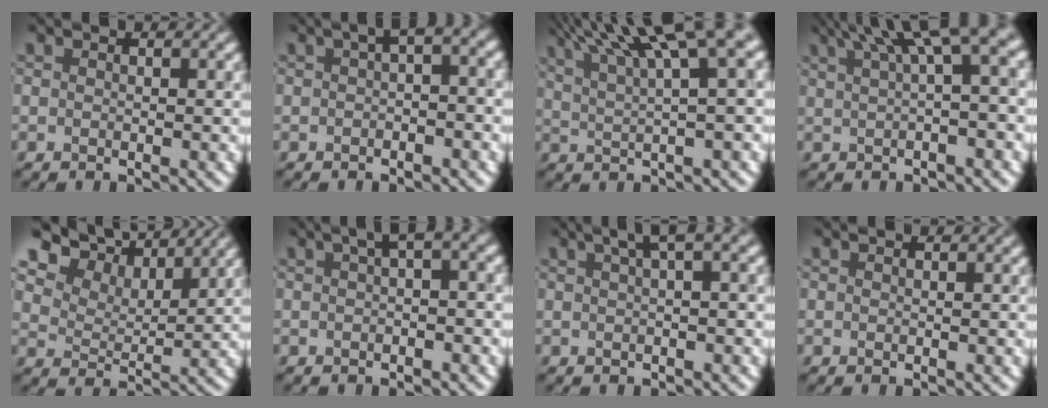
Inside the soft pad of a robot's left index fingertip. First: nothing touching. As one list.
[{"total": 2.4, "force": [-0.2, 0.7, 2.3], "torque": [-0.033, 0.013, -0.003]}, {"total": 10.3, "force": [6.3, 2.1, 7.9], "torque": [-0.082, 0.037, 0.089]}, {"total": 7.5, "force": [3.6, 1.8, 6.3], "torque": [-0.056, 0.033, 0.059]}, {"total": 10.3, "force": [7.7, 5.0, 4.6], "torque": [-0.106, 0.006, 0.141]}, {"total": 2.5, "force": [0.3, 0.4, 2.4], "torque": [-0.031, 0.017, 0.007]}, {"total": 2.8, "force": [1.2, 0.4, 2.5], "torque": [-0.028, 0.016, 0.022]}, {"total": 0.0}]